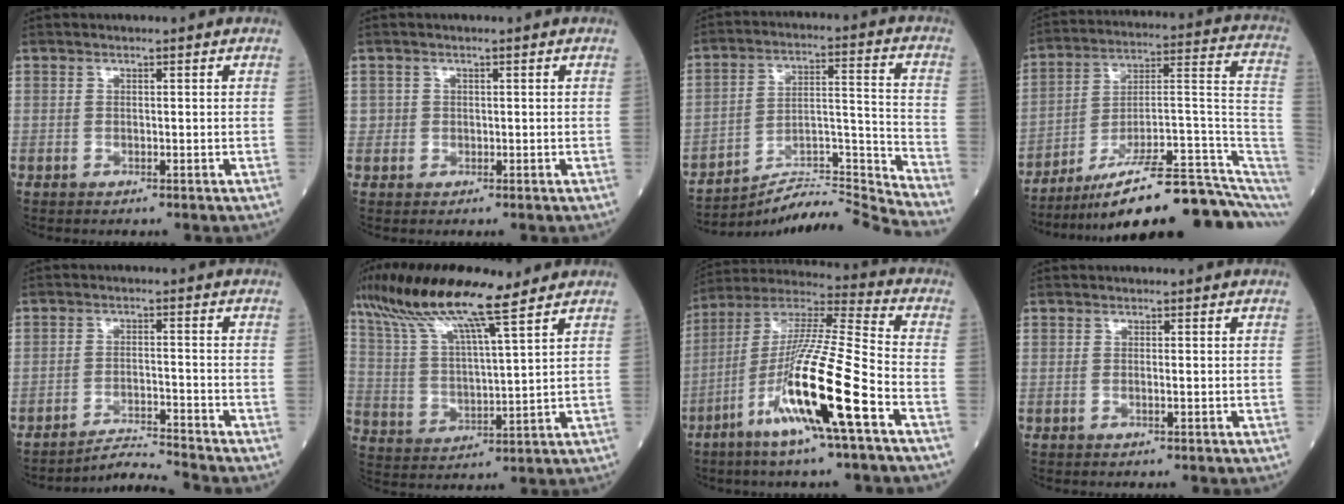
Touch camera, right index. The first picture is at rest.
{"total": 1.0, "force": [0.1, 1.0, 0.0], "torque": [0.008, 0.006, 0.002]}
{"total": 14.7, "force": [-14.1, -3.8, 1.1], "torque": [-0.004, 0.035, -0.229]}
{"total": 22.2, "force": [-16.1, 2.3, 15.1], "torque": [-0.145, 0.042, -0.242]}
{"total": 5.1, "force": [-4.5, -2.3, -0.6], "torque": [-0.001, -0.013, -0.075]}
{"total": 16.2, "force": [12.0, 1.2, 10.9], "torque": [-0.213, 0.026, 0.221]}
{"total": 17.9, "force": [-7.2, -0.5, 16.4], "torque": [-0.325, -0.018, -0.139]}
{"total": 0.5, "force": [0.0, -0.1, 0.5], "torque": [-0.011, 0.001, 0.000]}